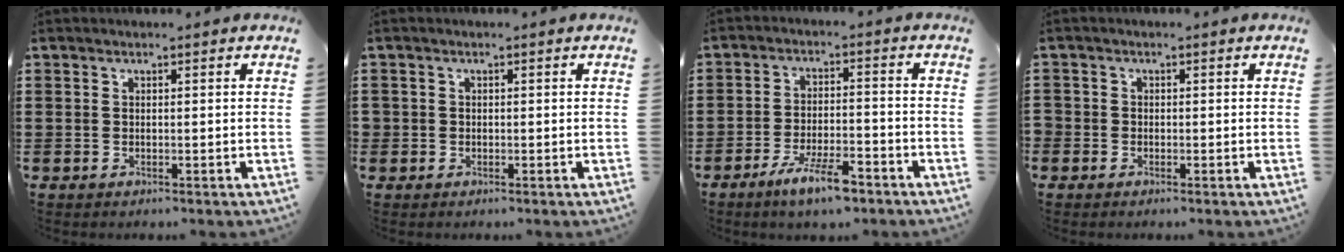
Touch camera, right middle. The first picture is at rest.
{"total": 0.9, "force": [-0.1, 0.9, 0.2], "torque": [-0.005, 0.006, -0.004]}
{"total": 6.8, "force": [-4.8, 1.4, 4.7], "torque": [-0.092, -0.003, -0.087]}
{"total": 1.0, "force": [-0.4, 0.9, 0.2], "torque": [-0.005, 0.003, -0.010]}